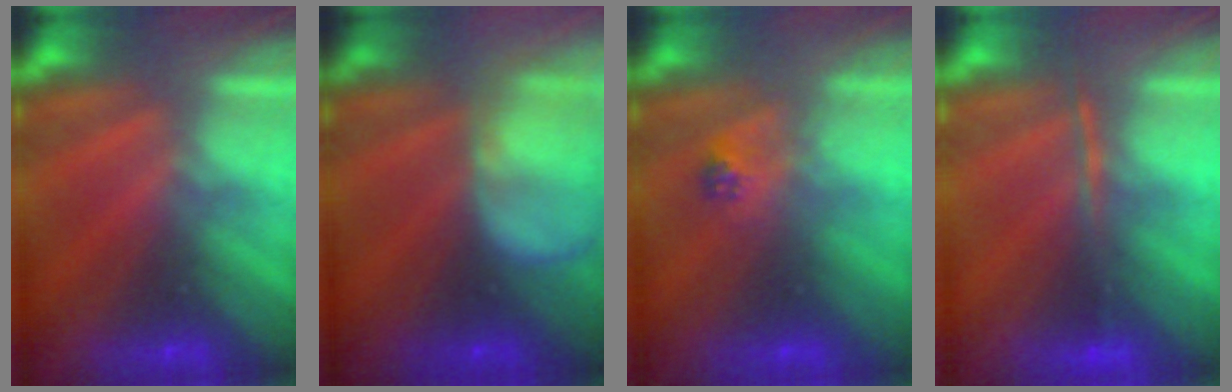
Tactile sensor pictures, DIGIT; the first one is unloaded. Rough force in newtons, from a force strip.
{"total": 9.8}
{"total": 2.3}
{"total": 1.5}